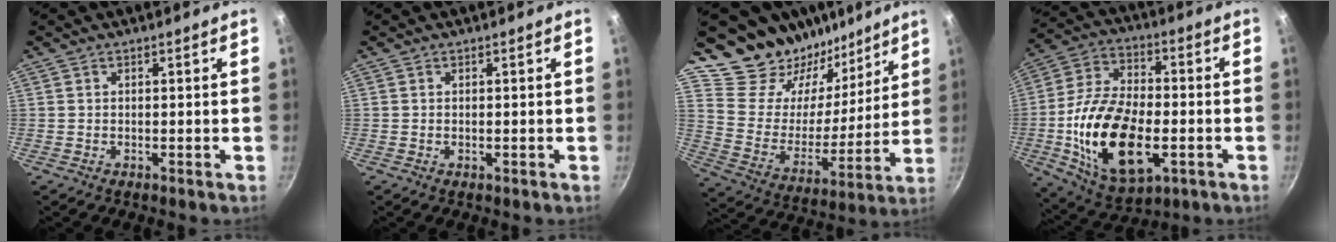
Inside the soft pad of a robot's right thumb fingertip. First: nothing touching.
{"total": 0.7, "force": [-0.2, 0.3, 0.6], "torque": [-0.011, 0.002, -0.005]}
{"total": 19.4, "force": [15.8, 10.0, 5.0], "torque": [-0.052, -0.128, 0.269]}
{"total": 22.3, "force": [-4.8, 12.0, 18.2], "torque": [-0.332, 0.019, -0.082]}